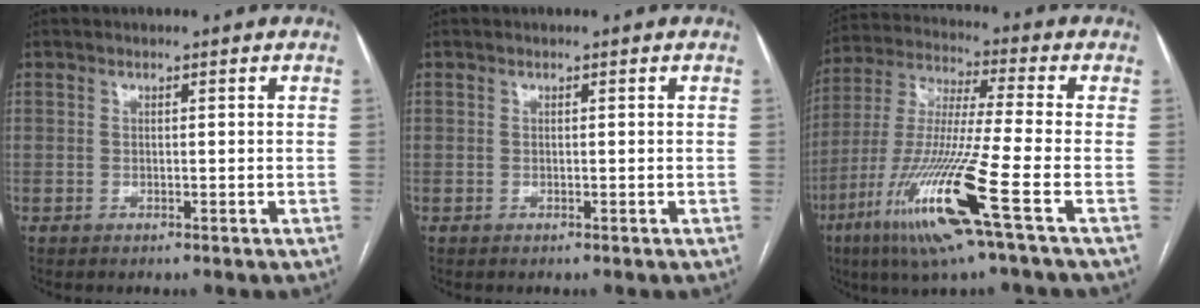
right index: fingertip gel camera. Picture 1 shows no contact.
{"total": 0.0}
{"total": 17.1, "force": [-7.6, -0.9, 15.3], "torque": [-0.328, -0.034, -0.147]}